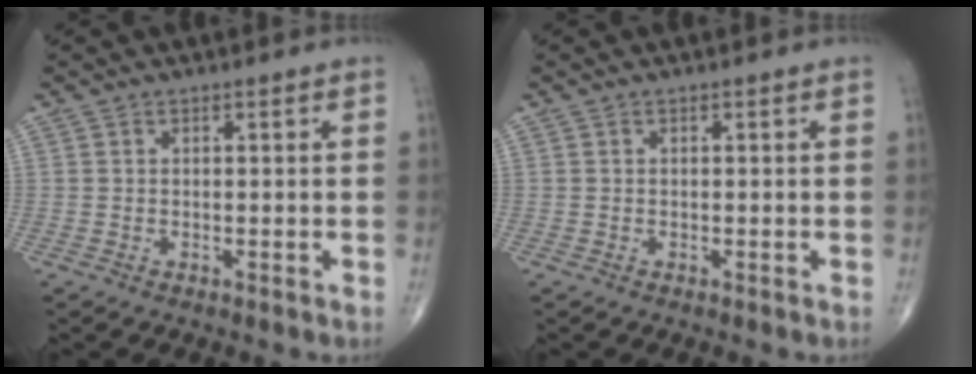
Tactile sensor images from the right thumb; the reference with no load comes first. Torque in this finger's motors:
{"motor_torque": [-0.08, 0.01, -0.02, 0.00, 0.01]}